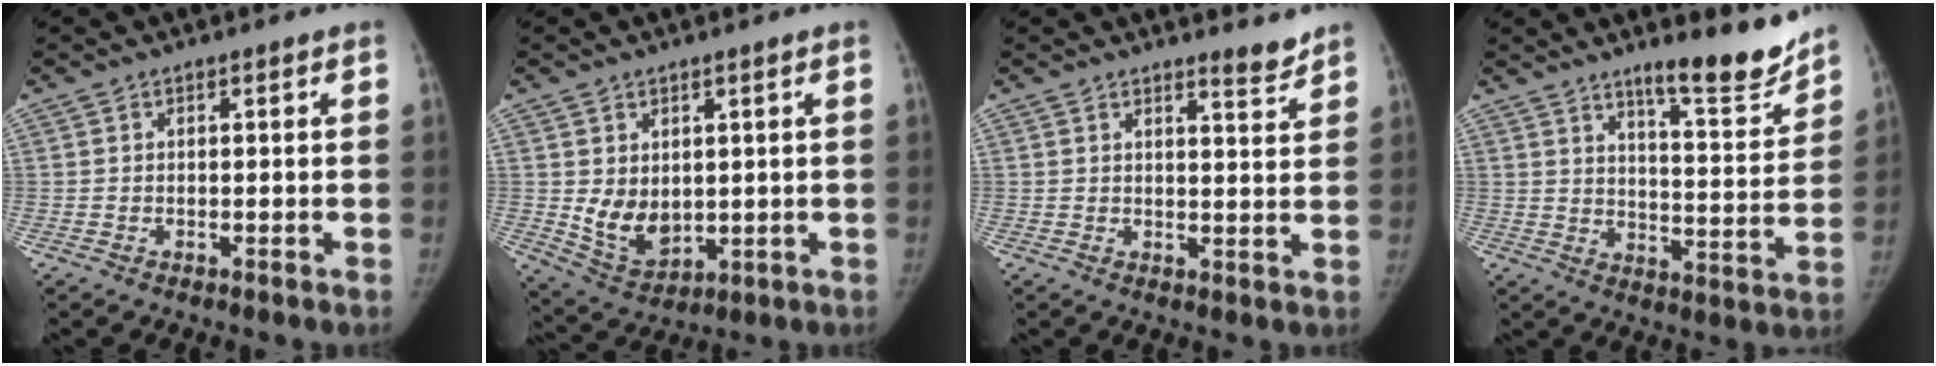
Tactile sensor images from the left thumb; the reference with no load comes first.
{"total": 7.7, "force": [1.0, 5.5, 5.2], "torque": [-0.068, -0.023, 0.043]}
{"total": 3.3, "force": [3.0, 0.3, 1.2], "torque": [-0.009, -0.032, 0.044]}
{"total": 12.9, "force": [10.5, 2.0, 7.3], "torque": [-0.076, -0.081, 0.159]}